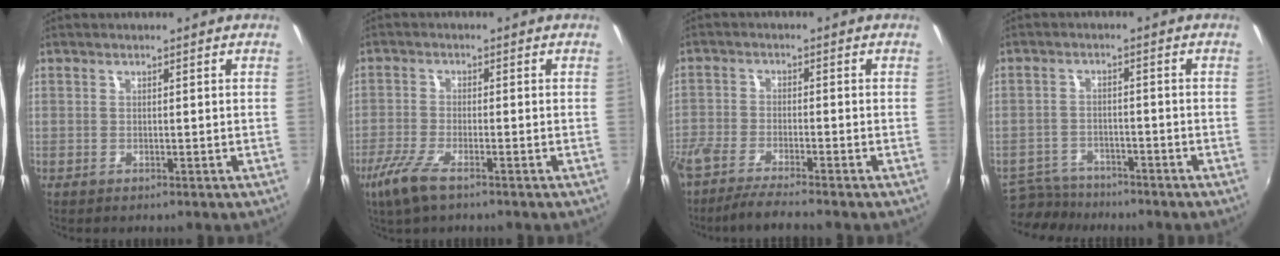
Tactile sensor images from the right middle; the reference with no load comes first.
{"total": 6.7, "force": [-4.5, 1.6, 4.7], "torque": [-0.120, -0.019, -0.089]}
{"total": 7.8, "force": [-6.8, 0.4, 3.9], "torque": [-0.102, -0.025, -0.127]}
{"total": 7.6, "force": [-6.9, 2.8, 1.4], "torque": [-0.049, -0.004, -0.118]}